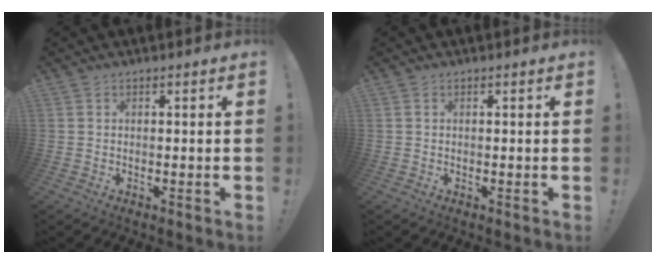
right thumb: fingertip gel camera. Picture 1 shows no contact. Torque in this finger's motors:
{"motor_torque": [-0.07, 0.05, 0.05, -0.16, -0.05]}